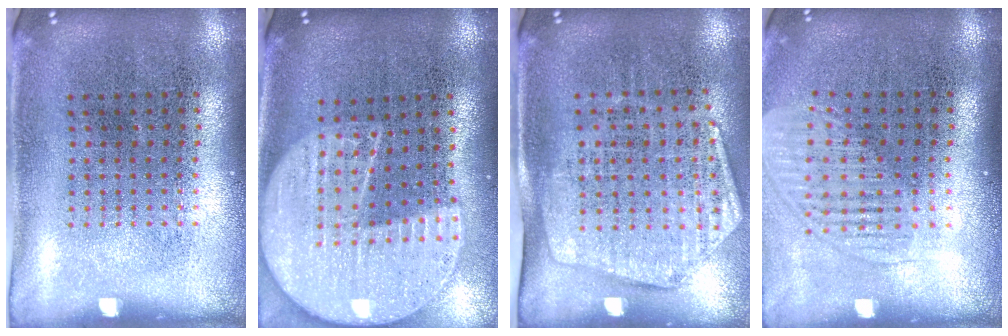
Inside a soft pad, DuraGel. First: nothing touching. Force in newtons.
{"total": 2.3, "press": 2.0, "slide": 1.1}
{"total": 1.9, "press": 1.6, "slide": 1.0}
{"total": 1.5, "press": 1.3, "slide": 0.8}